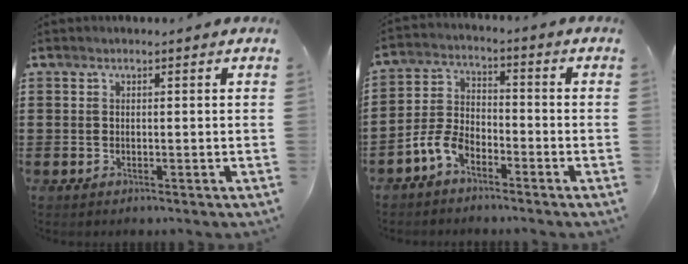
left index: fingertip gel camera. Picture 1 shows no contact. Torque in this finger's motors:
{"motor_torque": [0.68, 0.41, 0.23, 0.09]}